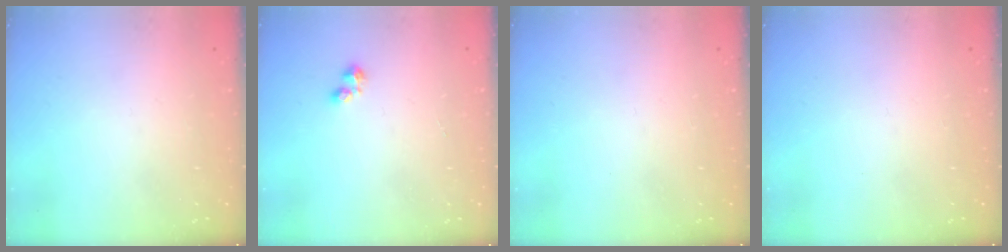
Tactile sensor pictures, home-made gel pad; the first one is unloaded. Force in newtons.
{"total": 1.9, "press": 1.9, "slide": 0.2}
{"total": 0.0}
{"total": 0.0}